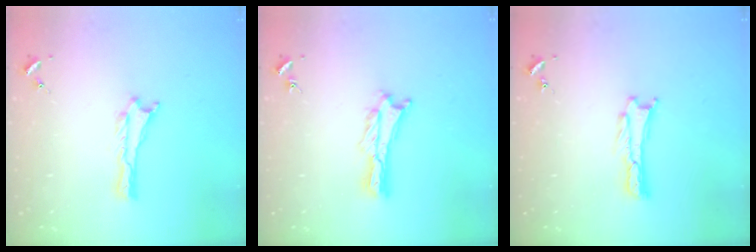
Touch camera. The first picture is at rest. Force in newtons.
{"total": 1.8, "press": 1.8, "slide": 0.2}
{"total": 0.0}